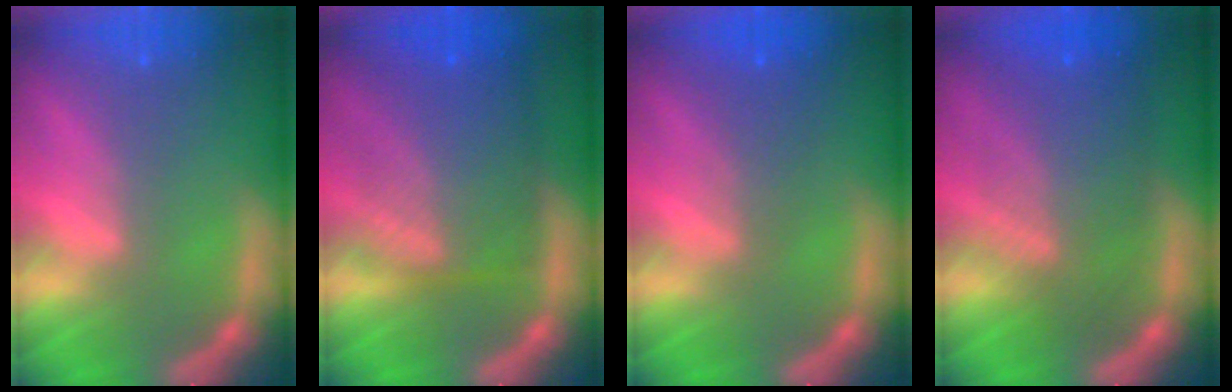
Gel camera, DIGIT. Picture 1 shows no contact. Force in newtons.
{"total": 9.1}
{"total": 2.5}
{"total": 8.0}